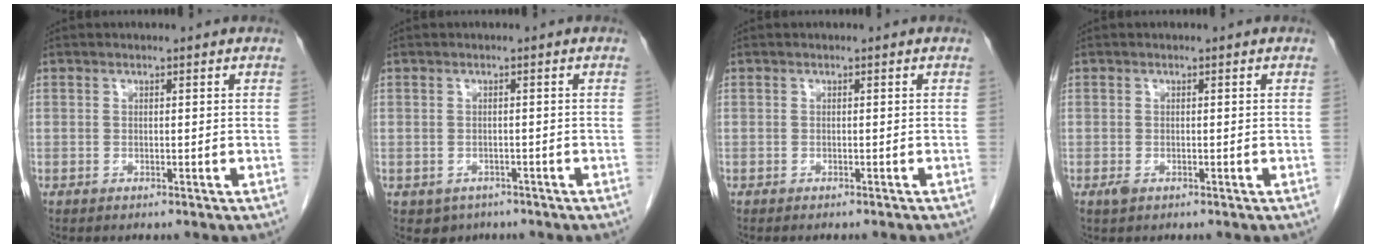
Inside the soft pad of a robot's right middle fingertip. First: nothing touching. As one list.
[{"total": 2.7, "force": [-1.6, 2.1, 0.4], "torque": [-0.006, 0.005, -0.019]}, {"total": 2.5, "force": [-2.3, 0.0, 1.1], "torque": [-0.014, 0.000, -0.027]}, {"total": 0.9, "force": [-0.5, 0.5, 0.6], "torque": [-0.015, -0.001, -0.004]}]